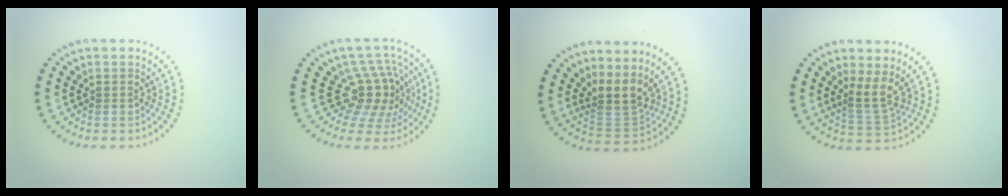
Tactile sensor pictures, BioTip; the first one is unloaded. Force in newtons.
{"total": 4.6, "press": 3.4, "slide": 3.1}
{"total": 3.4, "press": 2.6, "slide": 2.2}
{"total": 2.9, "press": 2.1, "slide": 2.1}